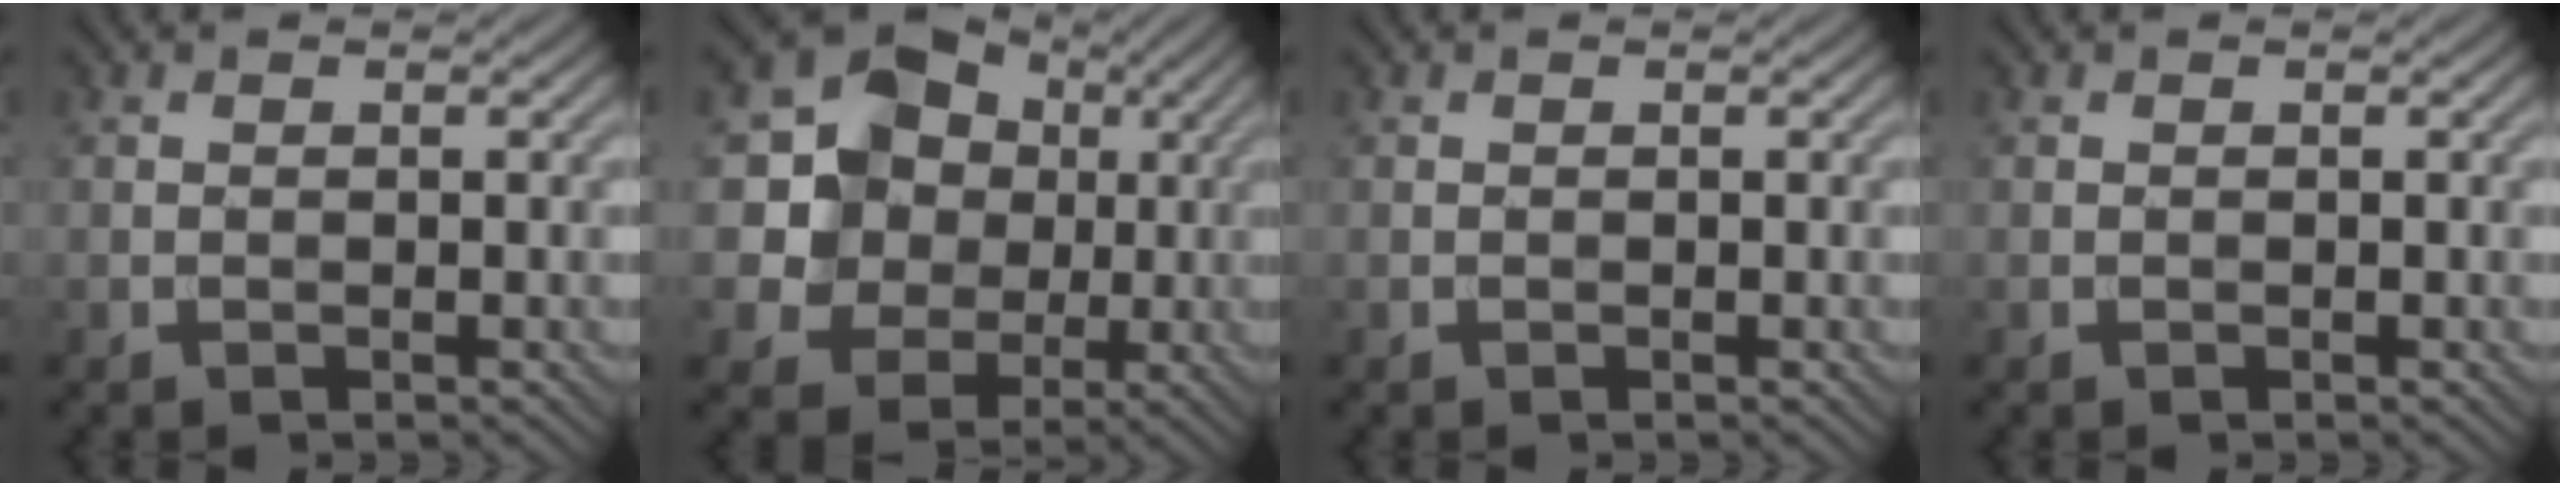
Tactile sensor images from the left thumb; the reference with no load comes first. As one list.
[{"total": 12.6, "force": [2.4, 11.3, 5.1], "torque": [-0.151, 0.019, 0.042]}, {"total": 0.0}, {"total": 0.0}]